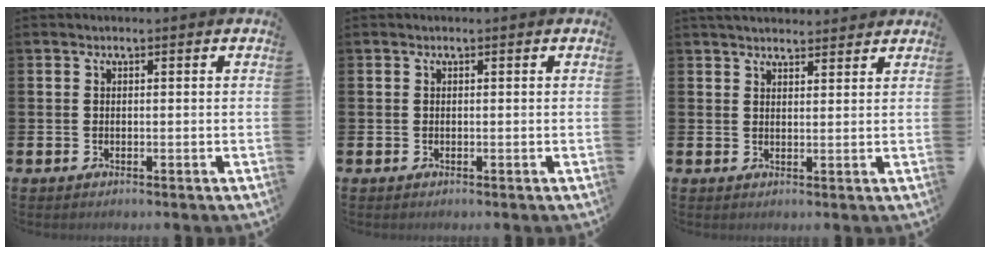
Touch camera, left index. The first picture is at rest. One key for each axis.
{"total": 0.0}
{"total": 2.9, "fx": 2.9, "fy": 0.5, "fz": 0.2, "tx": -0.007, "ty": -0.011, "tz": 0.052}